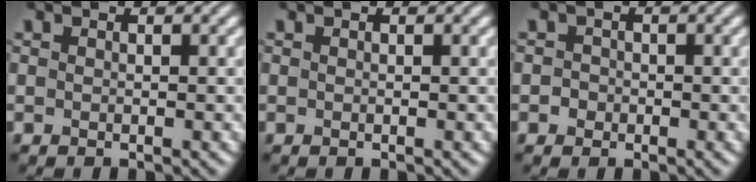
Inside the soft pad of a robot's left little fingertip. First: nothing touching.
{"total": 0.0}
{"total": 1.0, "force": [-0.3, 1.0, 0.2], "torque": [0.002, -0.001, -0.010]}